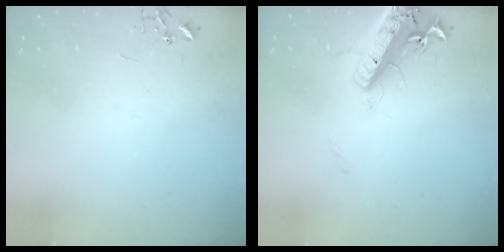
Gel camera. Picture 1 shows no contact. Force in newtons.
{"total": 18.1, "press": 17.7, "slide": 3.9}